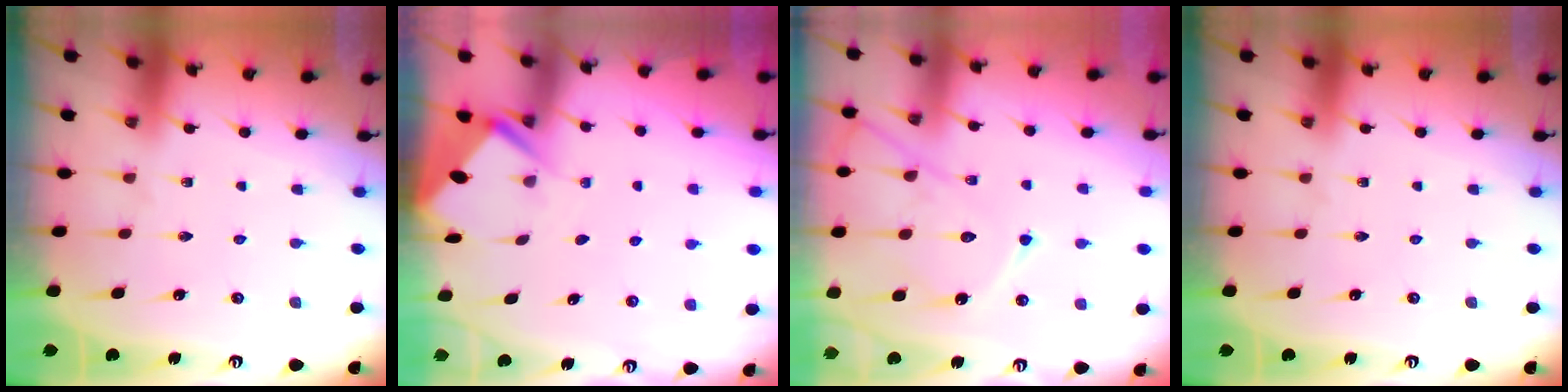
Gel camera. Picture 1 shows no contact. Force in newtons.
{"total": 2.8, "press": 2.8, "slide": 0.3}
{"total": 14.7, "press": 14.6, "slide": 1.6}
{"total": 0.0}